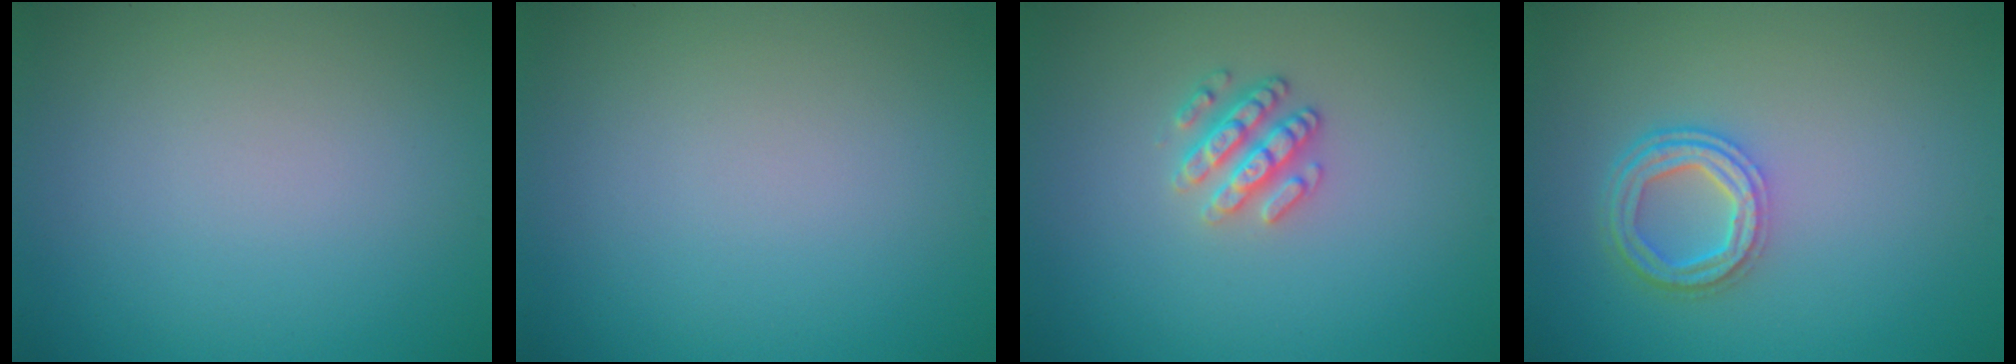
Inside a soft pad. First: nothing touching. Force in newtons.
{"total": 0.0}
{"total": 2.5, "press": 2.4, "slide": 0.8}
{"total": 3.8, "press": 2.9, "slide": 2.4}